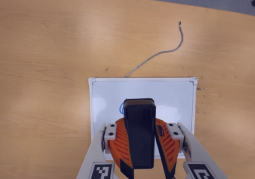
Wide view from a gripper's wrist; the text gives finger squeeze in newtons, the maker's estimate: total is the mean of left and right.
{"total": 14.0, "left": 12.4, "right": 15.5}